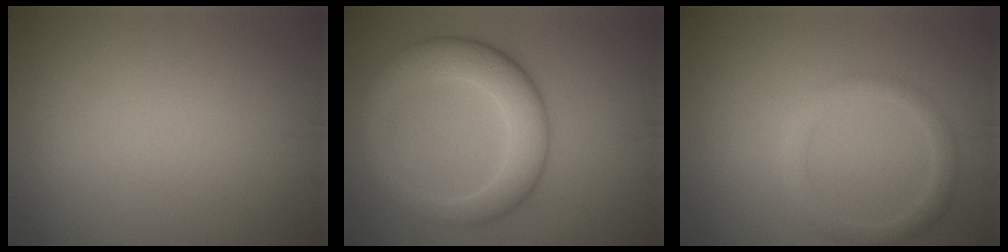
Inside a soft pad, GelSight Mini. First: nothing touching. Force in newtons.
{"total": 6.5, "press": 6.5, "slide": 0.2}
{"total": 2.2, "press": 2.2, "slide": 0.1}